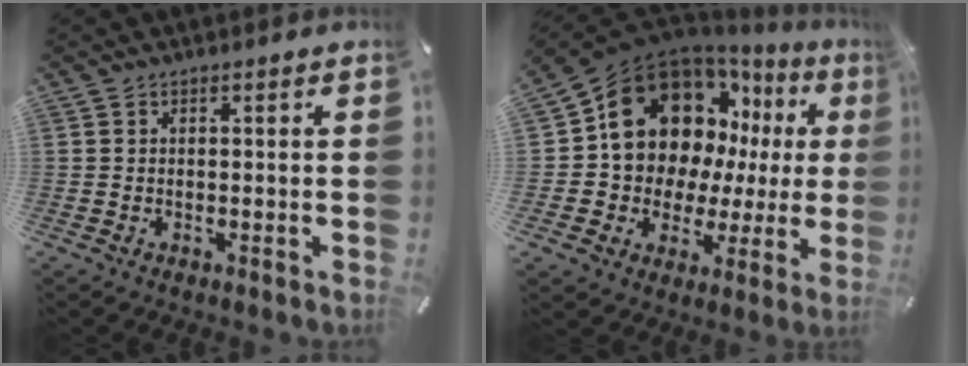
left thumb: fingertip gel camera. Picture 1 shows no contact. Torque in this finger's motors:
{"motor_torque": [1.51, 2.20, 1.59, -1.17, 0.67]}